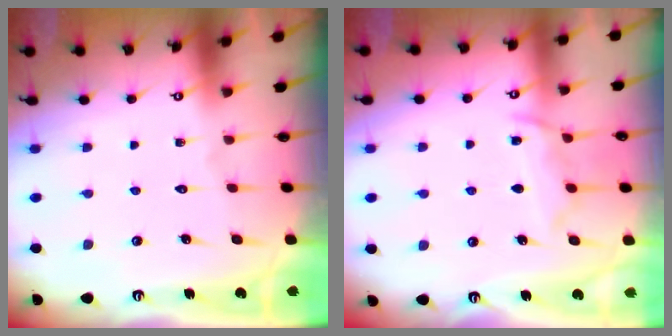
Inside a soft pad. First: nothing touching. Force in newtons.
{"total": 9.0, "press": 9.0, "slide": 1.1}